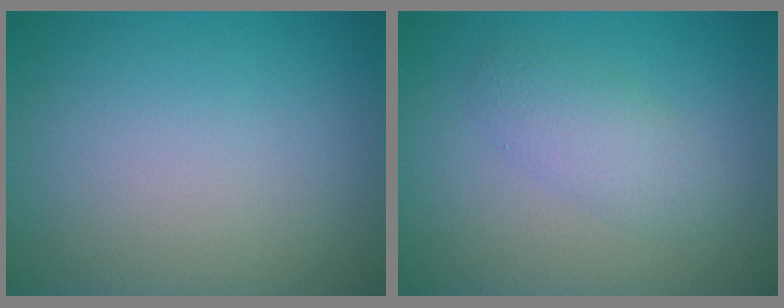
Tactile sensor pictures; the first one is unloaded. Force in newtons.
{"total": 2.5, "press": 2.5, "slide": 0.1}